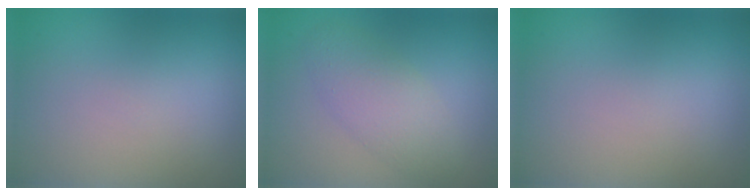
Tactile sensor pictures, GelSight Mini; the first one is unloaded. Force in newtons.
{"total": 3.8, "press": 3.8, "slide": 0.0}
{"total": 0.0}